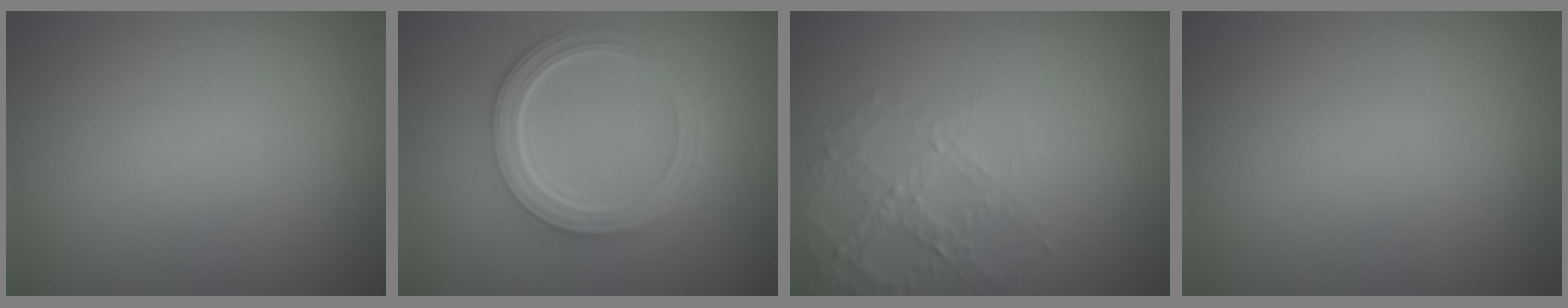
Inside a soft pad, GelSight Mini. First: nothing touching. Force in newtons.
{"total": 5.1, "press": 3.9, "slide": 3.3}
{"total": 2.8, "press": 2.7, "slide": 0.8}
{"total": 0.0}